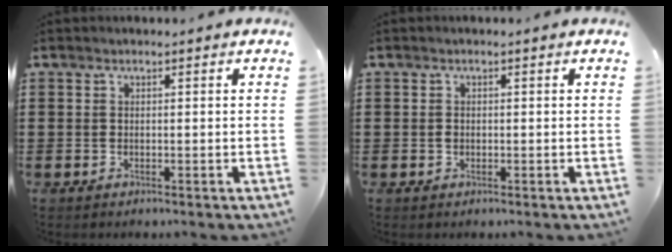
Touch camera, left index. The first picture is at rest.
{"total": 0.7, "force": [-0.1, 0.6, 0.4], "torque": [-0.012, 0.001, -0.002]}